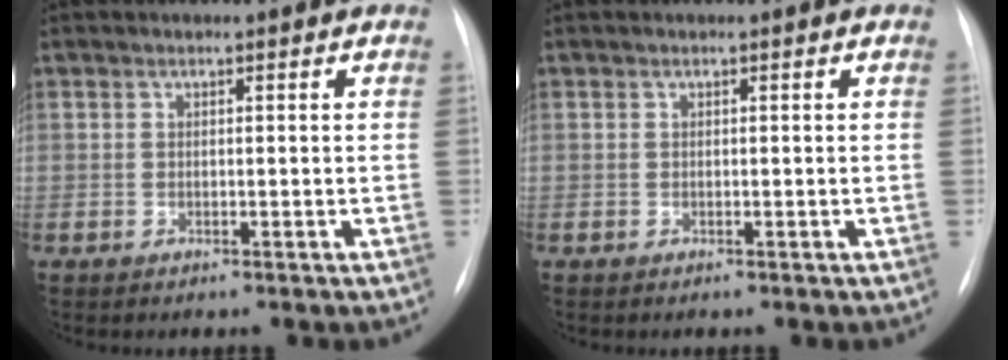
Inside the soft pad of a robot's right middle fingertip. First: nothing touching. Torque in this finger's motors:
{"motor_torque": [-0.24, -0.44, 0.02, 0.01]}